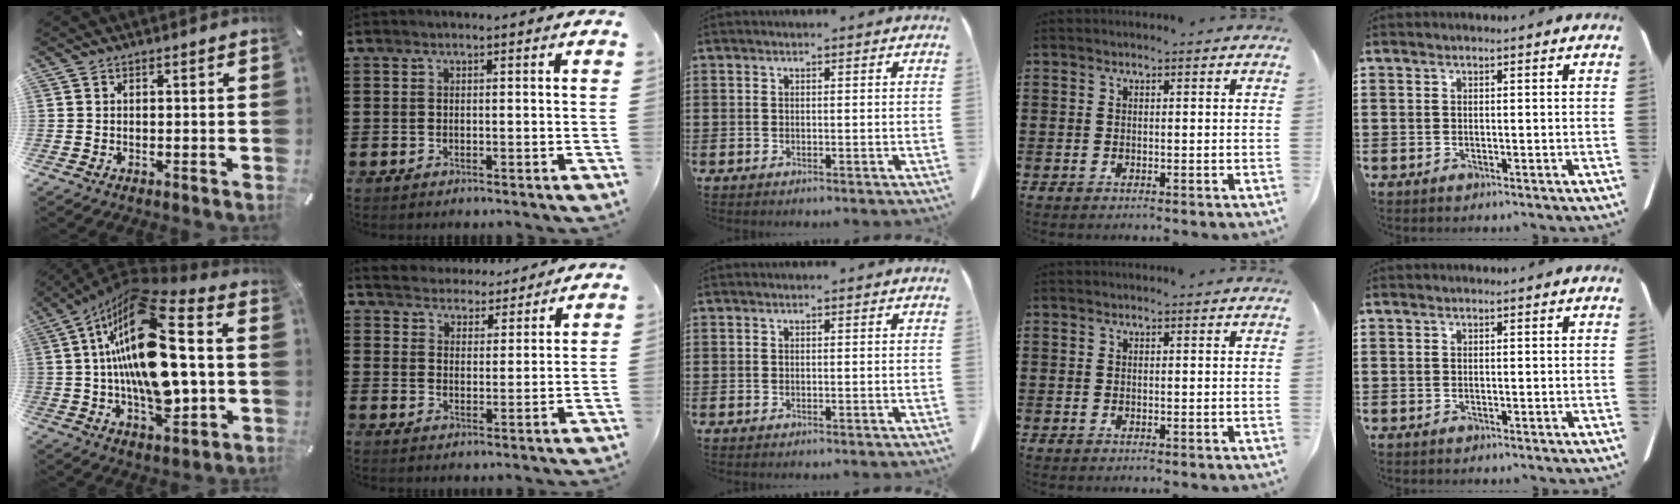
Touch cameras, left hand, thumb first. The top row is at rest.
{"thumb": {"total": 24.9, "force": [2.9, 11.8, 21.7], "torque": [-0.408, -0.013, 0.047]}, "index": {"total": 4.2, "force": [4.1, 0.5, -0.7], "torque": [-0.008, -0.025, 0.072]}}